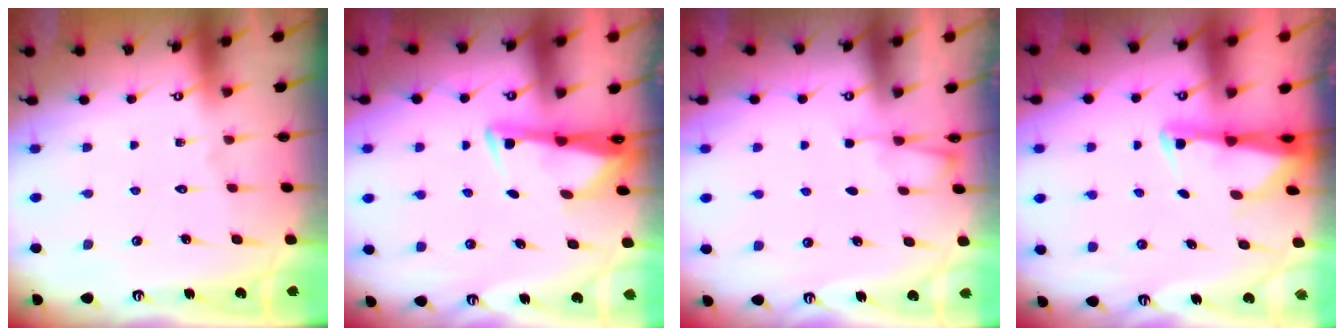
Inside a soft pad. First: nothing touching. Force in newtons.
{"total": 3.2, "press": 3.1, "slide": 0.9}
{"total": 2.4, "press": 2.4, "slide": 0.4}
{"total": 2.5, "press": 2.4, "slide": 0.5}